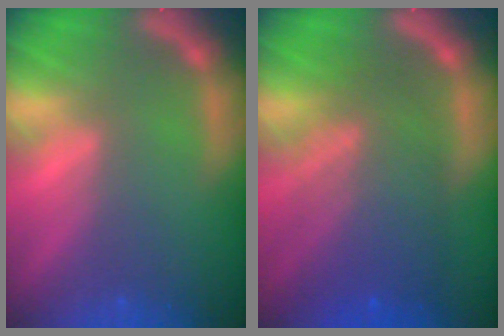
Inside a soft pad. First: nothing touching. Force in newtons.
{"total": 8.1}